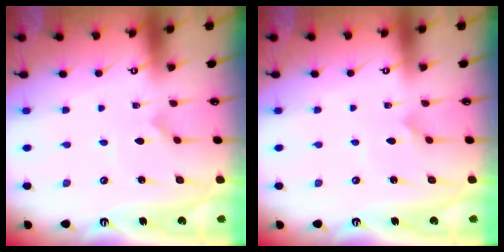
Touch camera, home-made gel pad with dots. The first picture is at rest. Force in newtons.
{"total": 1.8, "press": 1.8, "slide": 0.1}